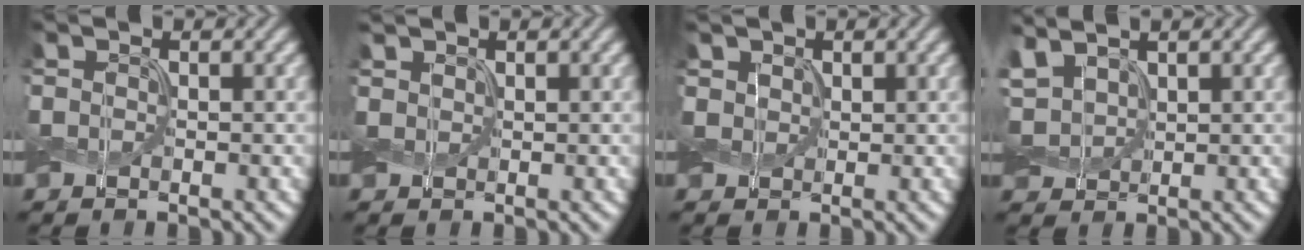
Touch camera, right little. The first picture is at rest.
{"total": 0.8, "force": [0.7, 0.4, 0.1], "torque": [-0.004, 0.001, 0.016]}
{"total": 0.9, "force": [0.5, 0.8, 0.1], "torque": [-0.008, -0.003, 0.010]}
{"total": 3.4, "force": [1.9, 2.1, 1.8], "torque": [-0.054, 0.009, 0.035]}